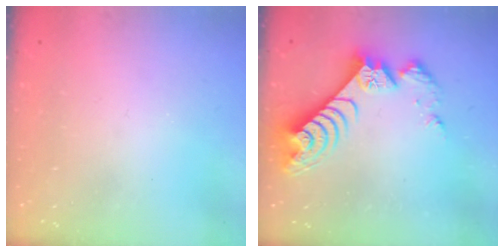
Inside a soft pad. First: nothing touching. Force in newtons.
{"total": 12.5, "press": 12.5, "slide": 1.1}